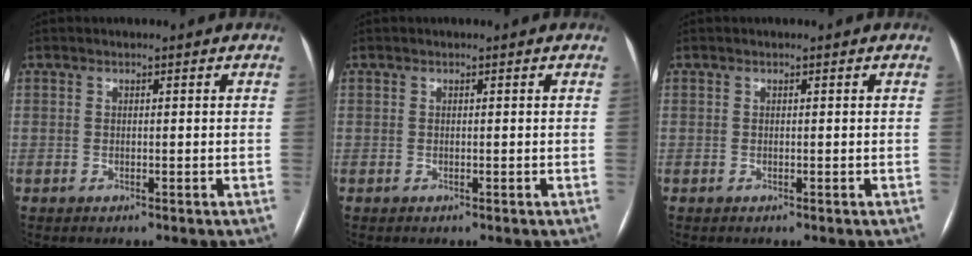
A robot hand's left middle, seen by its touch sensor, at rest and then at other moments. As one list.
[{"total": 0.0}, {"total": 0.0}]